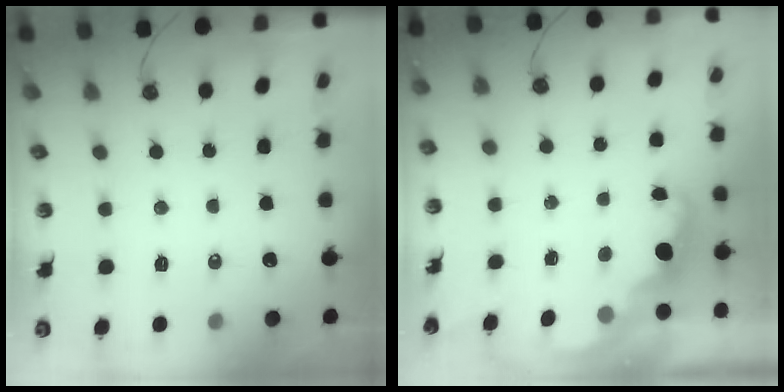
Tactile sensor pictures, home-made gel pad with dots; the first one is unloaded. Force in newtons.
{"total": 2.0, "press": 2.0, "slide": 0.6}